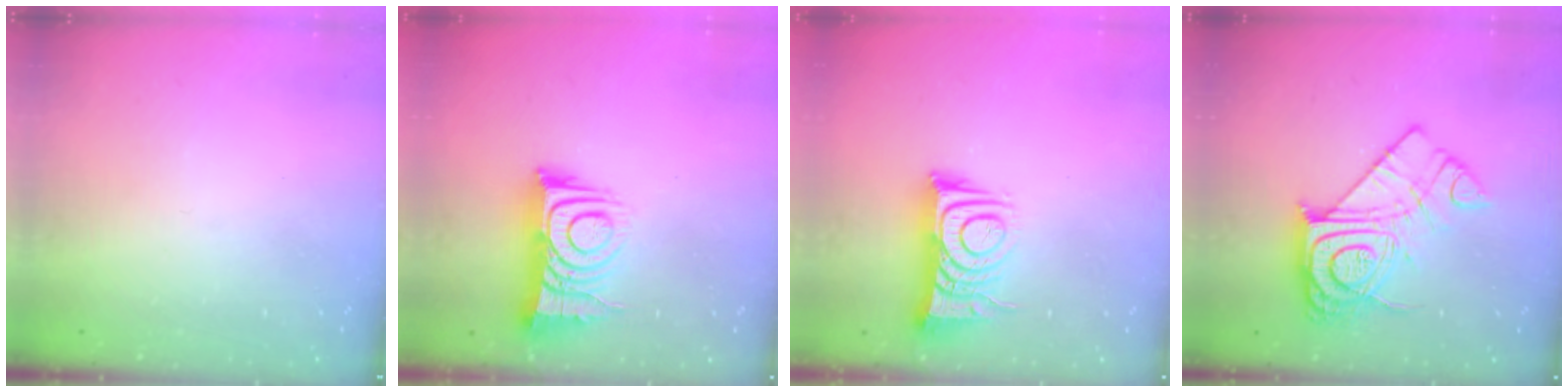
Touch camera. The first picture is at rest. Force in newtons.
{"total": 12.7, "press": 12.7, "slide": 0.9}
{"total": 10.6, "press": 10.5, "slide": 1.1}
{"total": 19.5, "press": 19.4, "slide": 1.6}